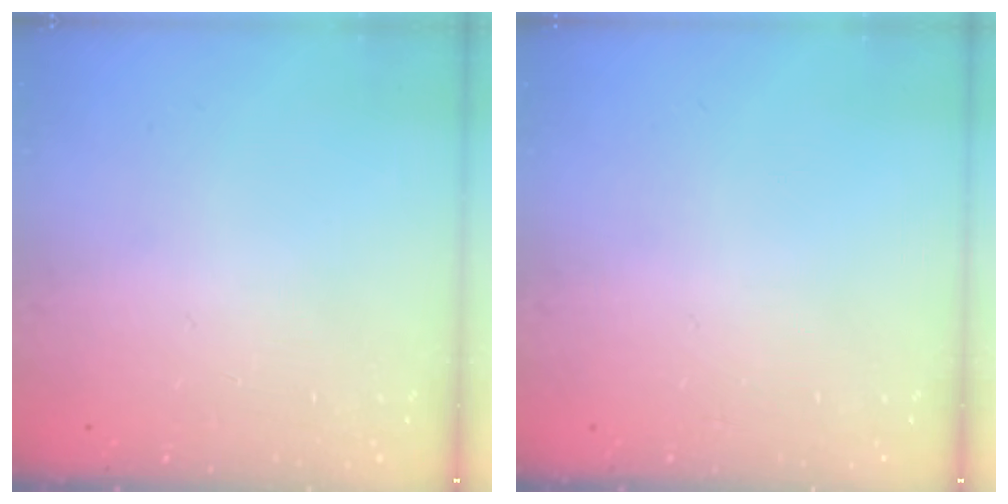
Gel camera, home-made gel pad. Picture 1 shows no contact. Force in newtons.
{"total": 0.0}